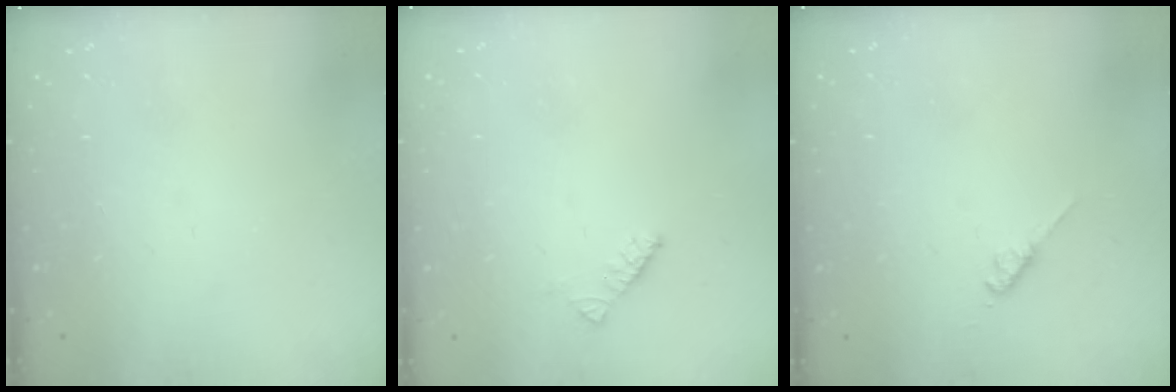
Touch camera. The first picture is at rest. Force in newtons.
{"total": 2.9, "press": 2.9, "slide": 0.5}
{"total": 2.8, "press": 2.8, "slide": 0.5}